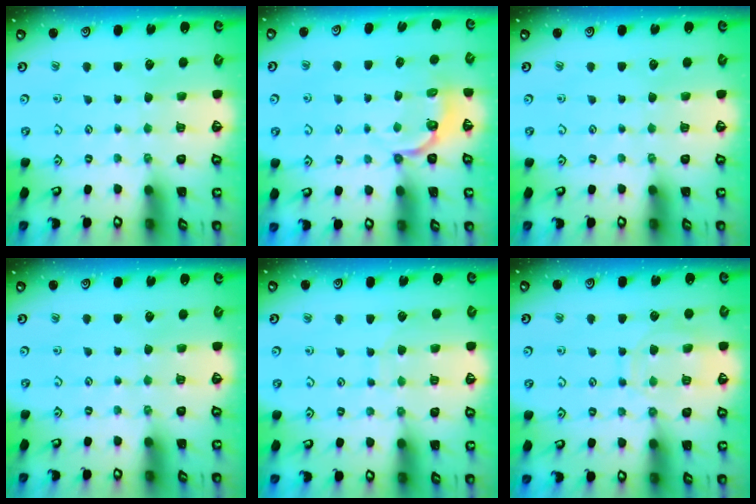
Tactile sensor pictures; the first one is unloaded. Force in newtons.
{"total": 4.2, "press": 3.2, "slide": 2.7}
{"total": 0.0}
{"total": 0.0}
{"total": 6.3, "press": 6.3, "slide": 0.6}
{"total": 11.3, "press": 11.2, "slide": 0.9}